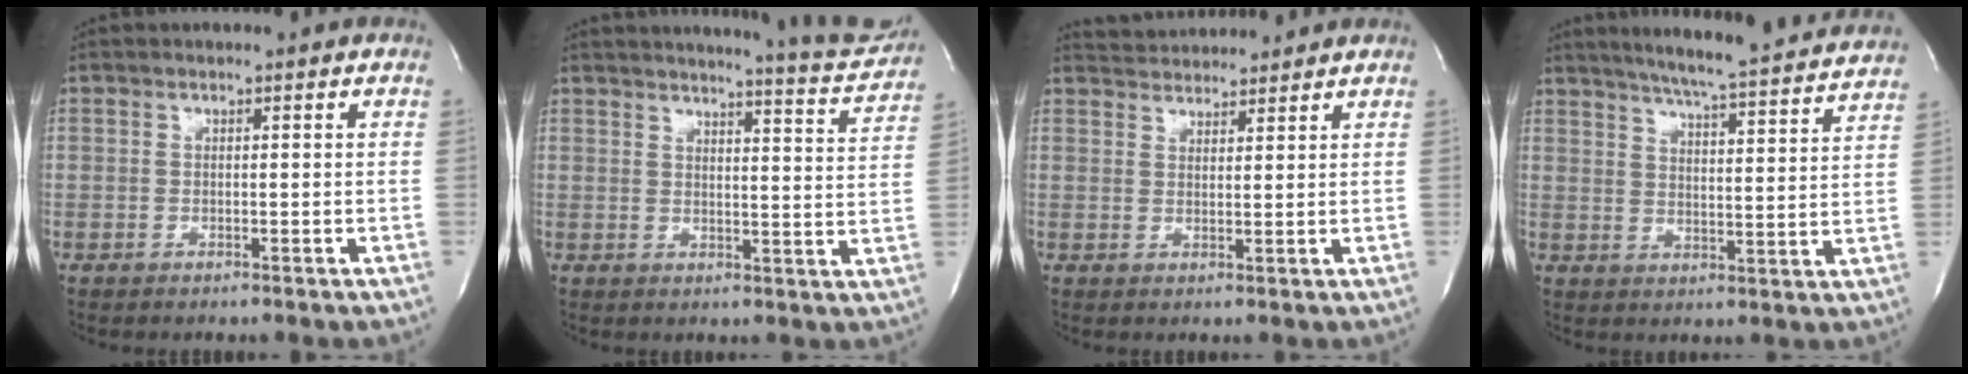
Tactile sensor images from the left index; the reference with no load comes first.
{"total": 12.7, "force": [12.1, 0.3, 3.9], "torque": [-0.052, -0.053, 0.130]}
{"total": 5.2, "force": [5.2, 0.7, 0.4], "torque": [-0.012, 0.025, 0.081]}
{"total": 19.8, "force": [18.0, 0.4, 8.1], "torque": [-0.127, -0.023, 0.229]}